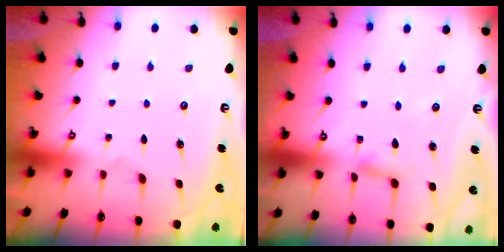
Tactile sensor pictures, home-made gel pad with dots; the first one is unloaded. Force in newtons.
{"total": 2.7, "press": 2.7, "slide": 0.1}